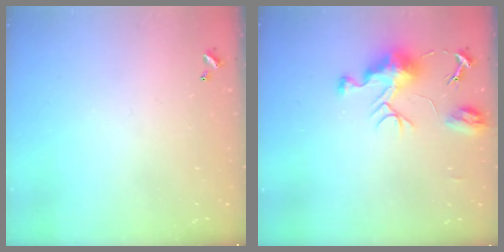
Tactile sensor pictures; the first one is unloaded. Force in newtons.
{"total": 9.1, "press": 9.1, "slide": 0.7}